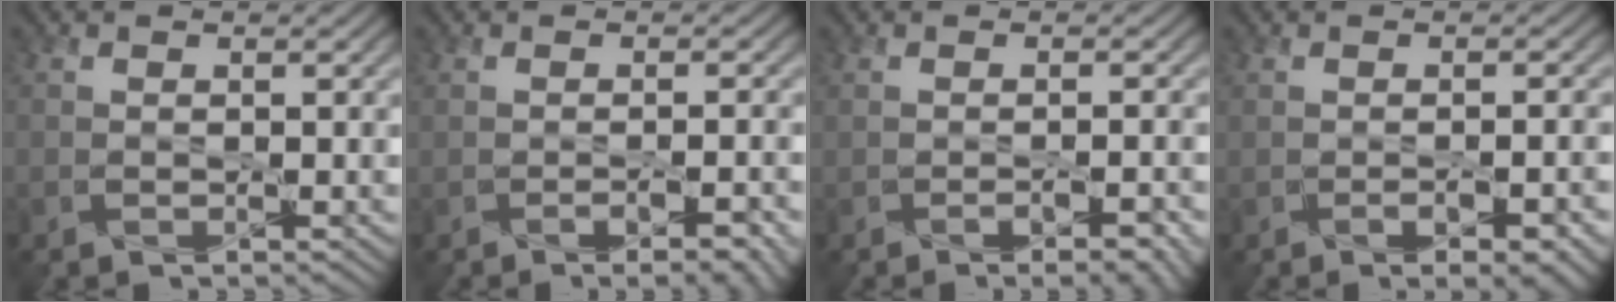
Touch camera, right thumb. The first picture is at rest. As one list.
[{"total": 4.3, "force": [-2.1, 1.2, 3.5], "torque": [-0.045, 0.002, -0.018]}, {"total": 3.4, "force": [-1.8, 1.0, 2.8], "torque": [-0.041, 0.001, -0.017]}, {"total": 4.4, "force": [-2.0, 1.5, 3.6], "torque": [-0.051, -0.002, -0.017]}]